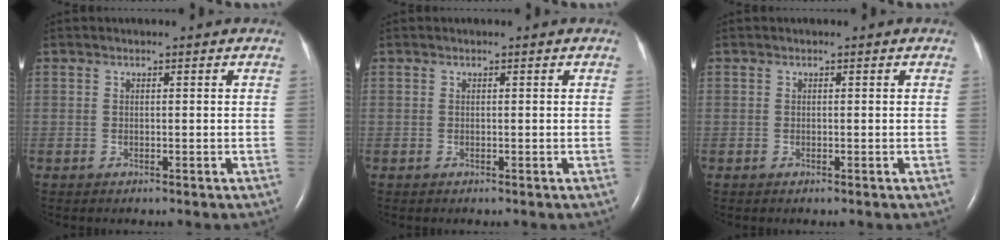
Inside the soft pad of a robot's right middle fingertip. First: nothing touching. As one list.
[{"total": 0.0}, {"total": 0.0}]